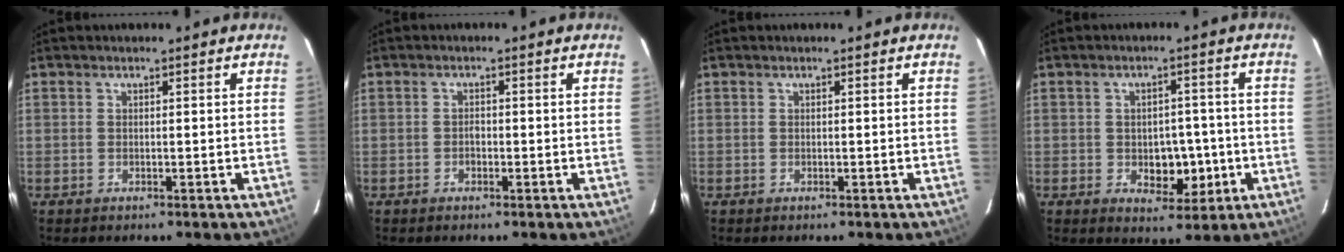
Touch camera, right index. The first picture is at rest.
{"total": 1.0, "force": [-0.4, 0.6, 0.7], "torque": [-0.010, 0.004, -0.009]}
{"total": 0.0}
{"total": 5.9, "force": [-1.3, 3.8, 4.4], "torque": [-0.051, 0.008, -0.008]}